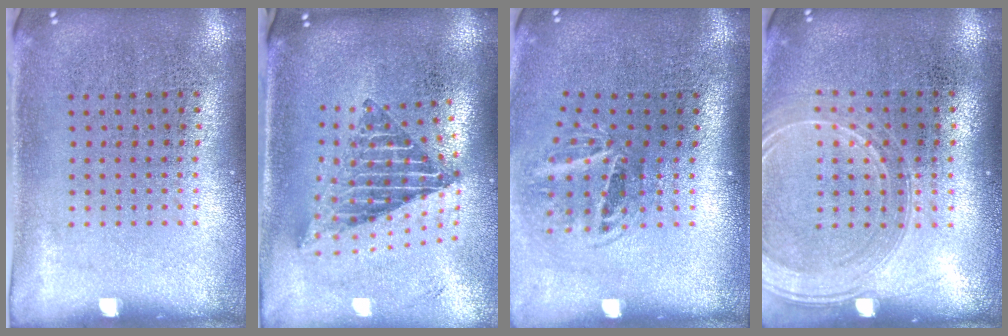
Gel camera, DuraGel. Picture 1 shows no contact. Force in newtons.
{"total": 2.3, "press": 1.6, "slide": 1.6}
{"total": 1.9, "press": 1.2, "slide": 1.5}
{"total": 1.6, "press": 1.6, "slide": 0.3}